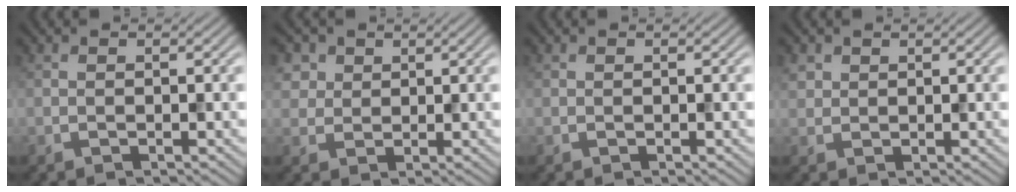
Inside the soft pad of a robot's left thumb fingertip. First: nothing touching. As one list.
[{"total": 3.3, "force": [1.6, 2.8, 1.0], "torque": [-0.037, -0.005, 0.037]}, {"total": 0.0}, {"total": 1.6, "force": [0.9, 1.2, 0.4], "torque": [-0.012, 0.001, 0.020]}]